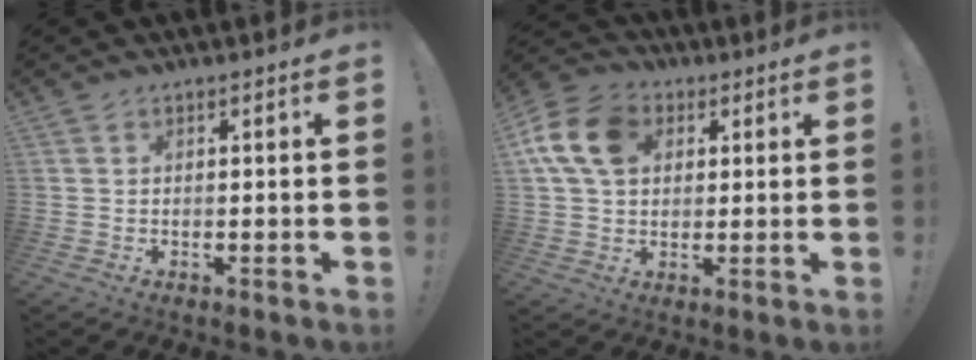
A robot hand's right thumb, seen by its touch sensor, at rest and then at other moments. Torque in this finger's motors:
{"motor_torque": [1.66, 1.68, 0.06, 0.06, 0.07]}